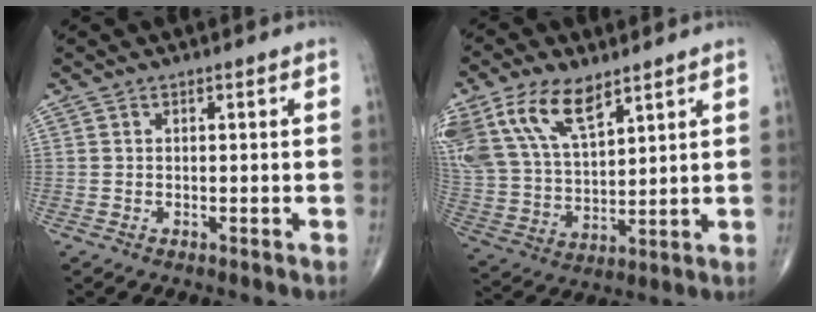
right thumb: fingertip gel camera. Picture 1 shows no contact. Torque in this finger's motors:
{"motor_torque": [0.19, 1.32, 1.74, 1.04, 0.57]}